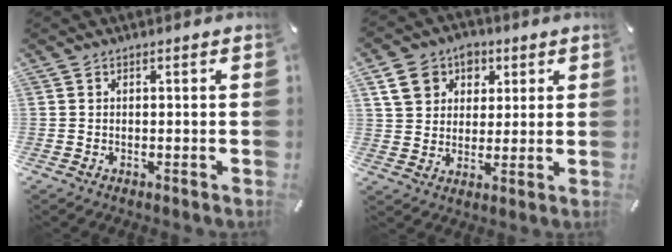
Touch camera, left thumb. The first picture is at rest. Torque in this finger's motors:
{"motor_torque": [1.35, 1.21, 0.62, -0.68, 0.28]}